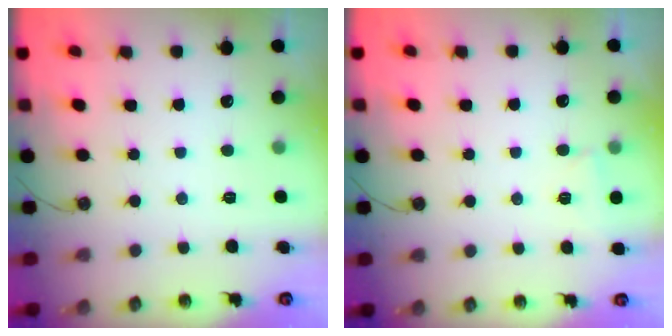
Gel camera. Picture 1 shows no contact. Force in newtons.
{"total": 3.0, "press": 2.8, "slide": 0.9}